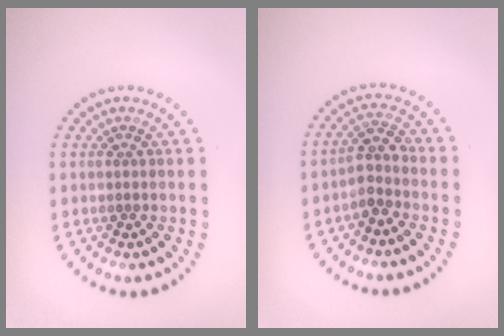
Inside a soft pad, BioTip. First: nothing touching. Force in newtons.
{"total": 2.4, "press": 1.9, "slide": 1.5}